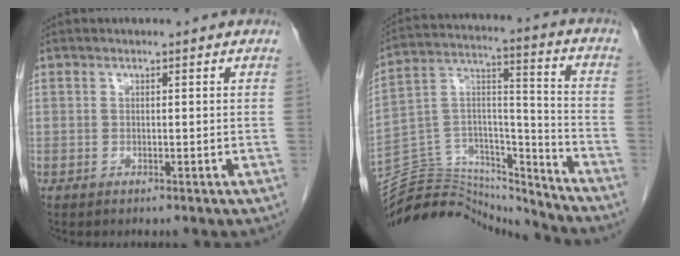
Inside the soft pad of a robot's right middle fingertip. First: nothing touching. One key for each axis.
{"total": 19.8, "fx": -19.3, "fy": 3.7, "fz": 2.3, "tx": -0.047, "ty": 0.061, "tz": -0.315}